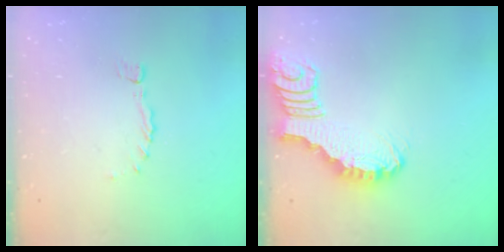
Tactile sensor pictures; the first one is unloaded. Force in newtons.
{"total": 2.4, "press": 2.4, "slide": 0.2}